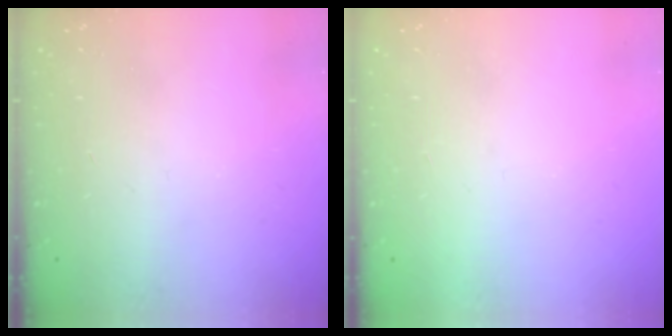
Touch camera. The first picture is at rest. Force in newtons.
{"total": 1.5, "press": 1.5, "slide": 0.1}